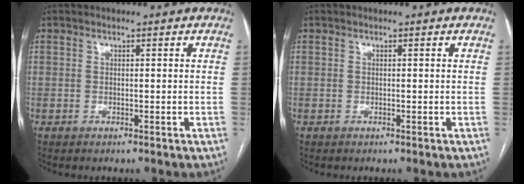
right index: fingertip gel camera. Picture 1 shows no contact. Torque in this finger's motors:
{"motor_torque": [0.00, 0.00, 0.00, 0.00]}